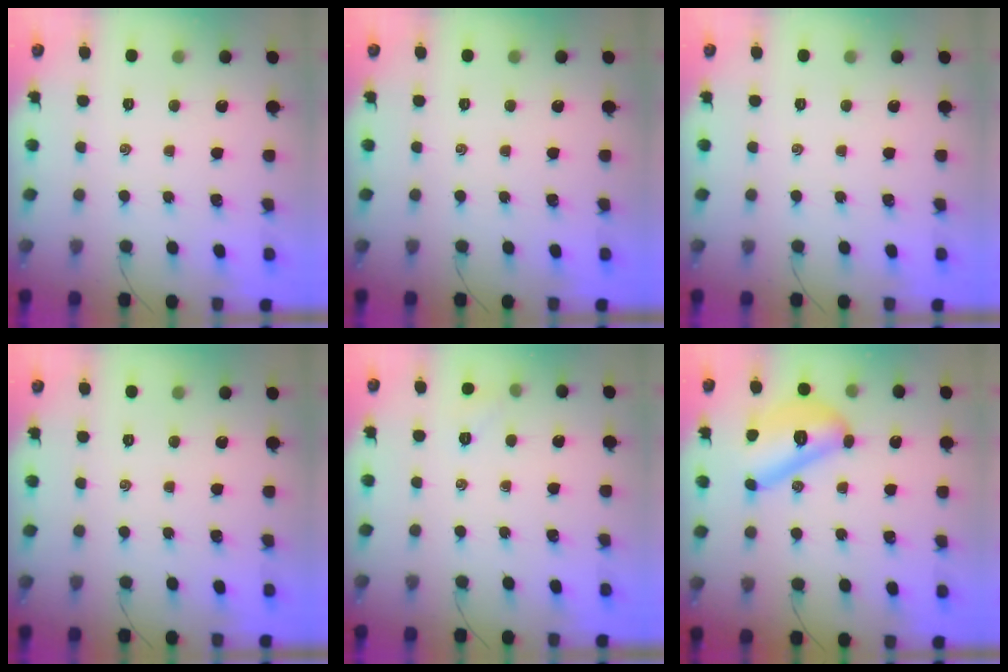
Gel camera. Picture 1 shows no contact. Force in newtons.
{"total": 0.0}
{"total": 0.0}
{"total": 0.0}
{"total": 4.6, "press": 4.5, "slide": 1.2}
{"total": 14.9, "press": 14.9, "slide": 1.0}